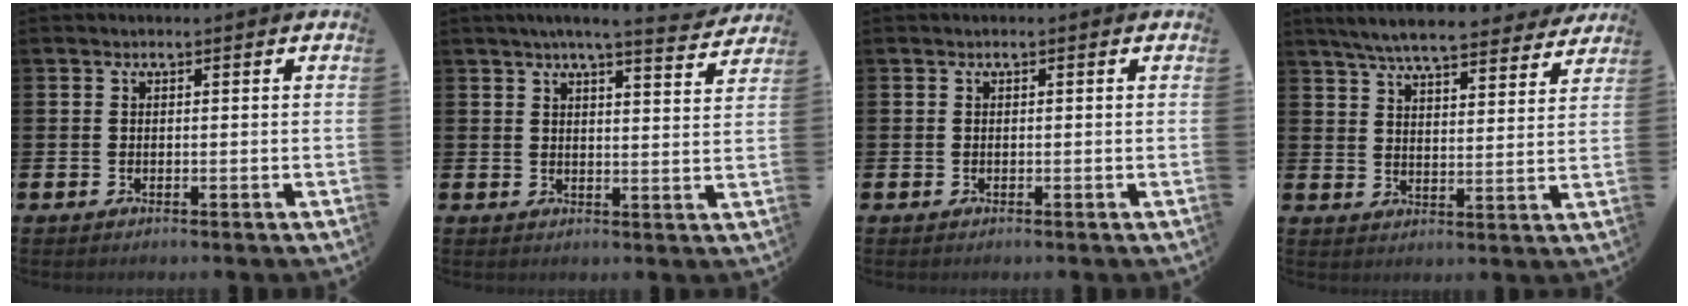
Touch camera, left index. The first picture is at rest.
{"total": 5.8, "force": [5.3, -0.2, 2.2], "torque": [-0.039, -0.026, 0.091]}
{"total": 0.0}
{"total": 7.3, "force": [6.8, 1.0, 2.3], "torque": [-0.061, -0.038, 0.119]}